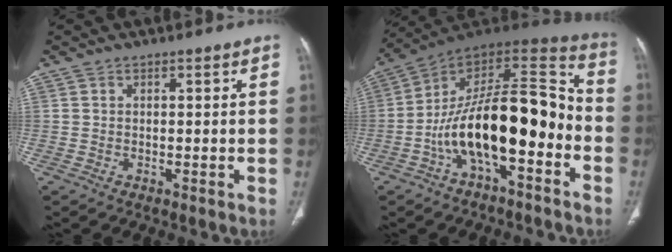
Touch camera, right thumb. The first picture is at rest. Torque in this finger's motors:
{"motor_torque": [2.53, 2.34, 2.30, -0.47, 0.59]}